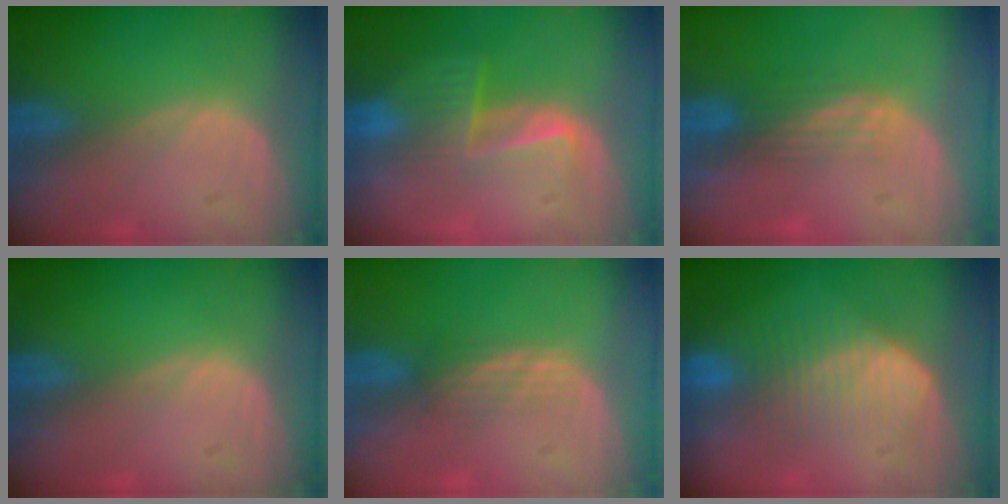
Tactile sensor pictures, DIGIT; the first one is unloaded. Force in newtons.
{"total": 6.7, "press": 5.5, "slide": 3.7}
{"total": 3.4, "press": 2.8, "slide": 1.9}
{"total": 0.0}
{"total": 2.4, "press": 2.3, "slide": 0.5}
{"total": 6.8, "press": 6.7, "slide": 1.4}